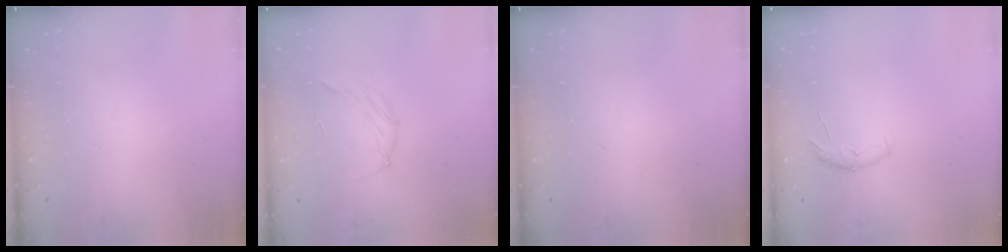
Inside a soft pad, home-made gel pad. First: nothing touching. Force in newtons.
{"total": 4.0, "press": 3.9, "slide": 1.0}
{"total": 0.0}
{"total": 7.7, "press": 7.6, "slide": 1.2}